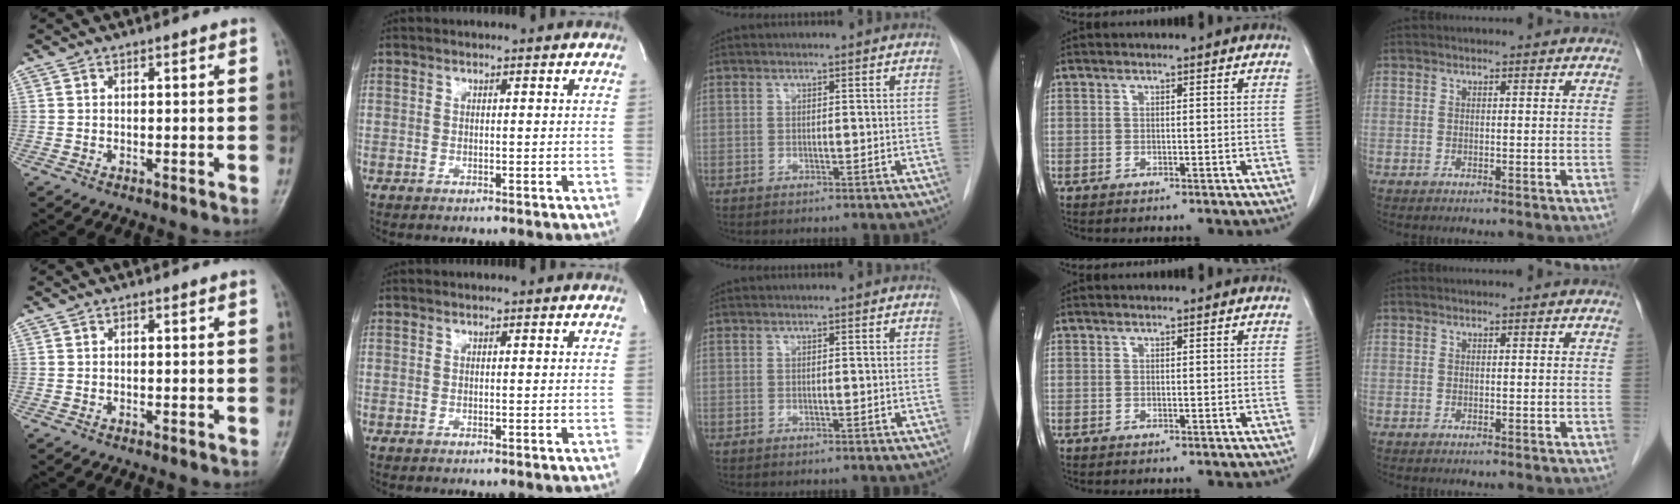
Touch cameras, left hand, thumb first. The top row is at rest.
{}